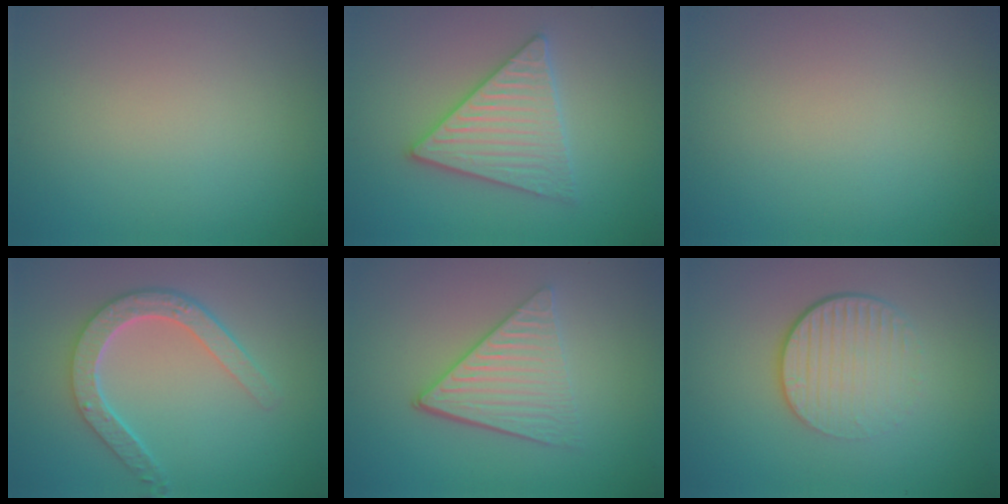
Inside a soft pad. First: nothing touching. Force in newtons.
{"total": 5.3, "press": 5.3, "slide": 0.5}
{"total": 0.0}
{"total": 4.6, "press": 3.6, "slide": 2.9}
{"total": 4.3, "press": 3.4, "slide": 2.6}
{"total": 4.5, "press": 2.8, "slide": 3.5}